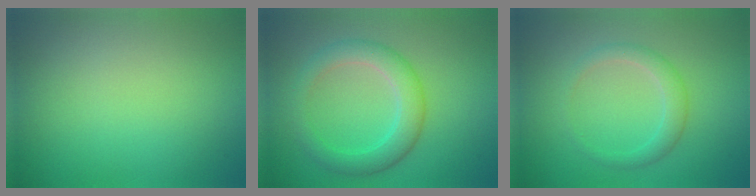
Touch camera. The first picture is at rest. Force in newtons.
{"total": 4.0, "press": 4.0, "slide": 0.2}
{"total": 2.1, "press": 2.1, "slide": 0.1}